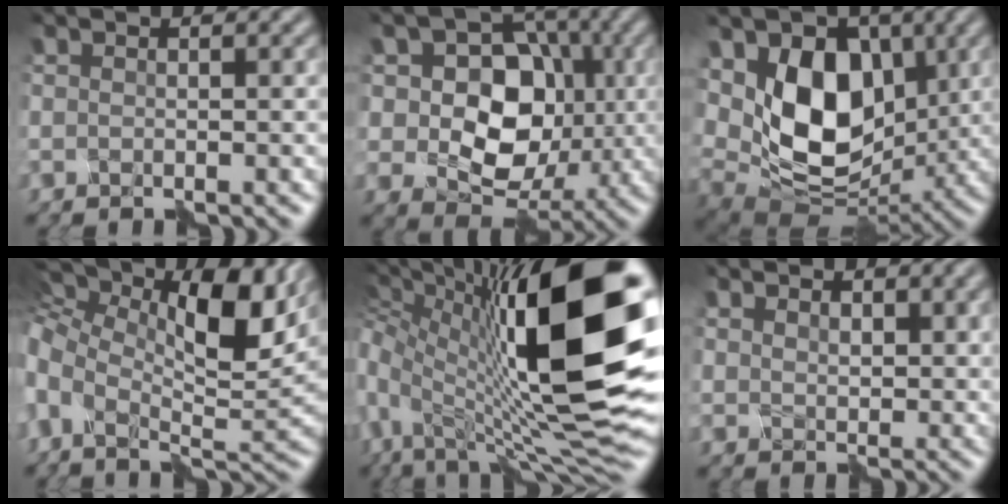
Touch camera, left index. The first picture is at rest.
{"total": 8.2, "force": [0.4, 6.8, 4.7], "torque": [-0.066, 0.006, 0.003]}
{"total": 9.8, "force": [2.1, 7.0, 6.6], "torque": [-0.111, -0.007, 0.035]}
{"total": 13.5, "force": [4.1, 5.9, 11.4], "torque": [-0.208, 0.017, 0.065]}
{"total": 17.2, "force": [2.5, 6.0, 15.9], "torque": [-0.259, 0.025, 0.048]}
{"total": 2.7, "force": [2.1, 1.5, 0.8], "torque": [-0.016, -0.003, 0.049]}